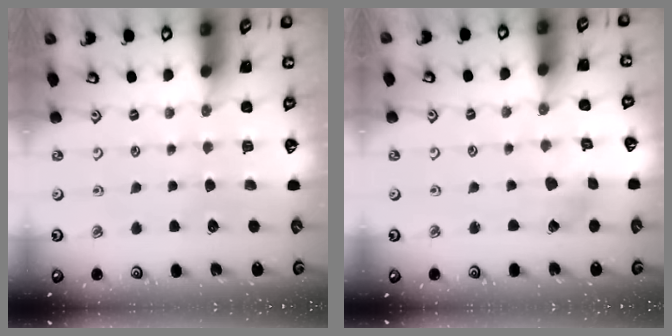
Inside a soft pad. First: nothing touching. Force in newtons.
{"total": 2.0, "press": 2.0, "slide": 0.3}